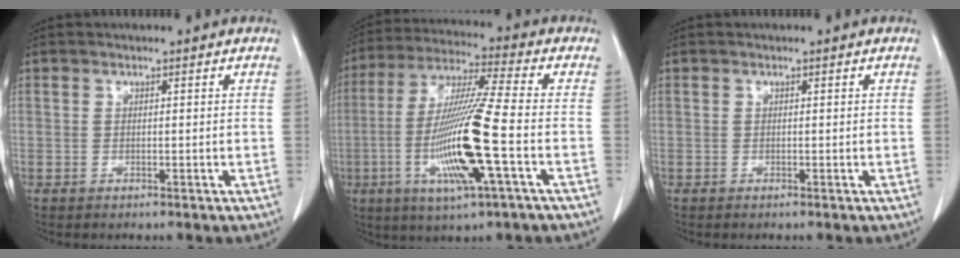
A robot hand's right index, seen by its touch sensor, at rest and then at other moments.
{"total": 16.0, "force": [-4.1, 0.0, 15.5], "torque": [-0.316, -0.015, -0.082]}
{"total": 0.0}